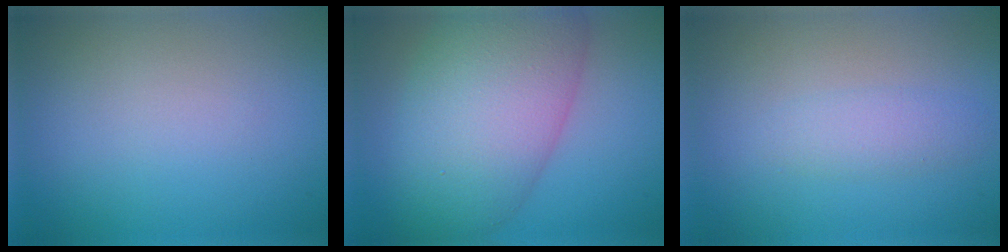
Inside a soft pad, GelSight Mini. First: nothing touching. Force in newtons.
{"total": 10.8, "press": 10.8, "slide": 0.3}
{"total": 1.8, "press": 1.8, "slide": 0.1}